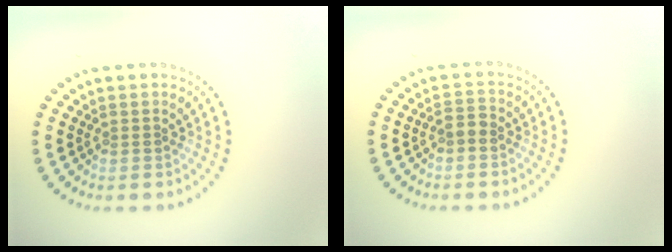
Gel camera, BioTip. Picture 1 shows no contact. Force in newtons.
{"total": 1.1, "press": 1.1, "slide": 0.3}